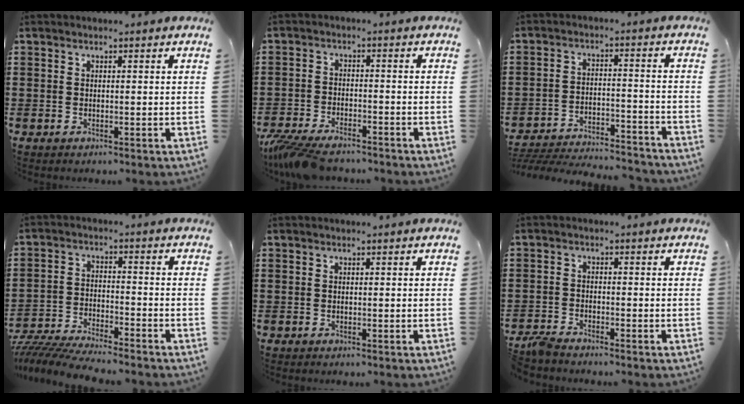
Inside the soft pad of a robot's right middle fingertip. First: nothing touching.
{"total": 5.2, "force": [-4.6, 1.1, 2.2], "torque": [-0.063, -0.007, -0.093]}
{"total": 5.4, "force": [-5.3, 0.5, 1.1], "torque": [-0.030, 0.001, -0.110]}
{"total": 6.1, "force": [-6.0, 0.2, 1.1], "torque": [-0.035, -0.004, -0.122]}
{"total": 0.0}
{"total": 2.4, "force": [-2.3, 0.1, 0.5], "torque": [-0.026, -0.002, -0.053]}